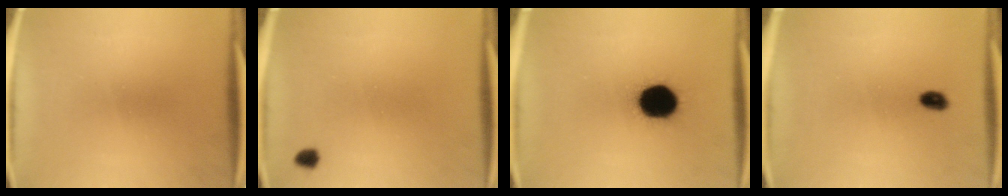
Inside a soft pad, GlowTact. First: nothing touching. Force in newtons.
{"total": 1.4}
{"total": 15.8}
{"total": 1.9}